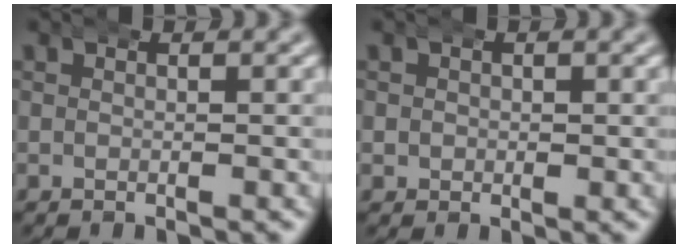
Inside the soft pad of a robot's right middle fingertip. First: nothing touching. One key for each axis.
{"total": 1.4, "fx": 0.2, "fy": 1.3, "fz": 0.3, "tx": -0.013, "ty": -0.006, "tz": 0.007}